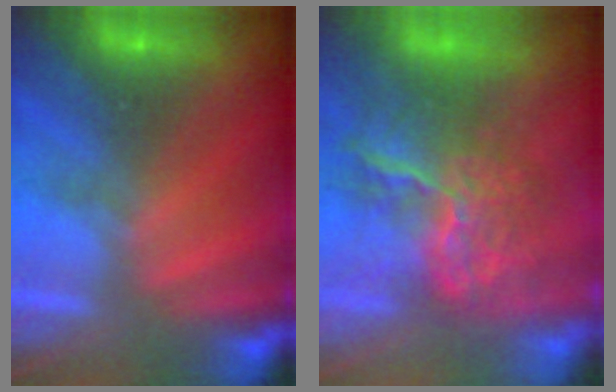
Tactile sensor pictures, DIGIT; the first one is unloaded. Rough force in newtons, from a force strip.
{"total": 7.8}